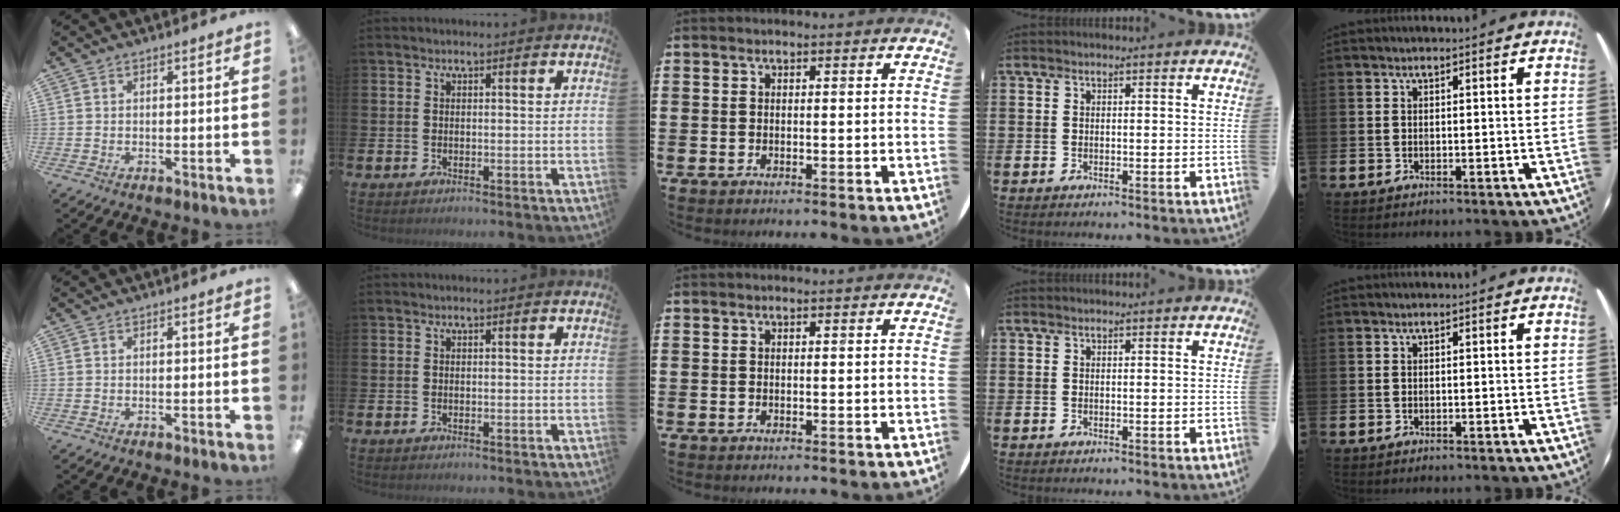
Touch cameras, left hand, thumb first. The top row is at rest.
{}